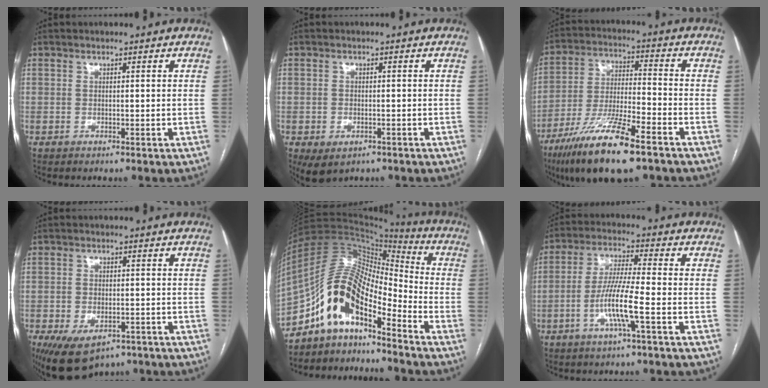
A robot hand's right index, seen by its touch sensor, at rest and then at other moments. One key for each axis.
{"total": 4.5, "fx": -2.5, "fy": 2.8, "fz": 2.5, "tx": -0.046, "ty": -0.007, "tz": -0.027}
{"total": 15.9, "fx": -10.1, "fy": 2.1, "fz": 12.1, "tx": -0.246, "ty": -0.035, "tz": -0.182}
{"total": 8.3, "fx": -5.1, "fy": 4.4, "fz": 4.8, "tx": -0.081, "ty": -0.004, "tz": -0.073}
{"total": 13.8, "fx": -9.6, "fy": 4.5, "fz": 8.8, "tx": -0.164, "ty": 0.046, "tz": -0.171}
{"total": 8.6, "fx": -2.9, "fy": -0.1, "fz": 8.1, "tx": -0.161, "ty": -0.004, "tz": -0.059}